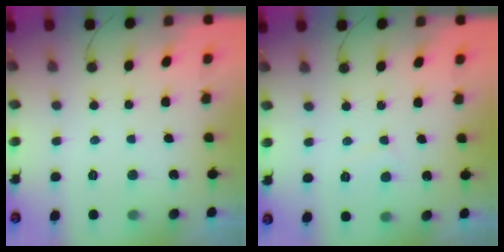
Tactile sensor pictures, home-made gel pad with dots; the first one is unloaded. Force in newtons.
{"total": 2.5, "press": 2.5, "slide": 0.3}